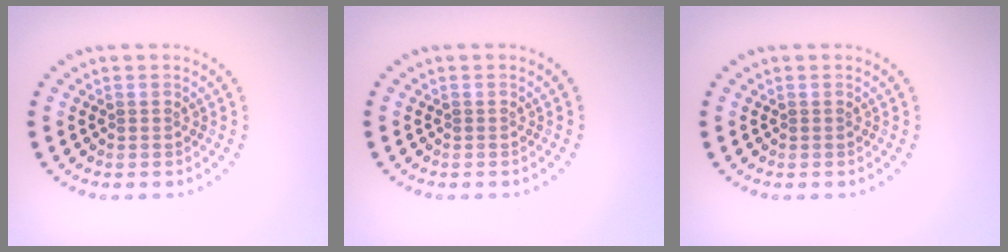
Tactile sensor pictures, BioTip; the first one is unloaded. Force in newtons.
{"total": 0.0}
{"total": 0.0}